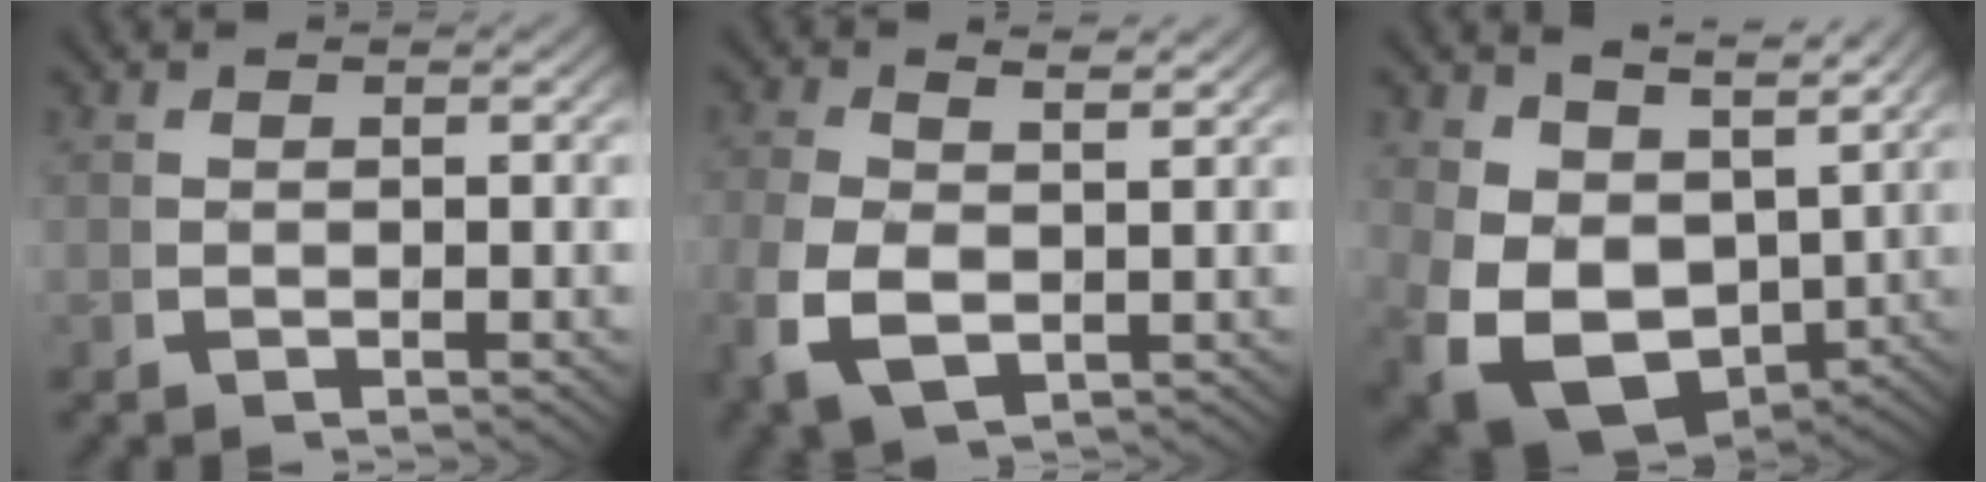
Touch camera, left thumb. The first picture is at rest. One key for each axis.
{"total": 5.3, "fx": -0.4, "fy": 3.2, "fz": 4.2, "tx": -0.111, "ty": -0.021, "tz": 0.011}
{"total": 10.3, "fx": -2.2, "fy": 7.2, "fz": 7.0, "tx": -0.168, "ty": -0.072, "tz": -0.007}